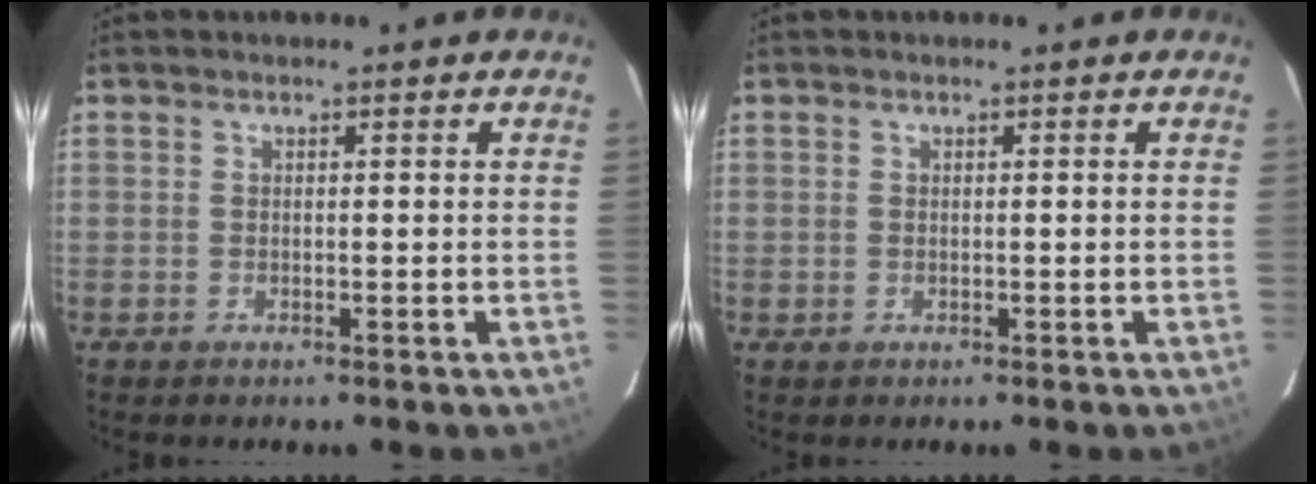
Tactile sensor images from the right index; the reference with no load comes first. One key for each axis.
{"total": 0.0}